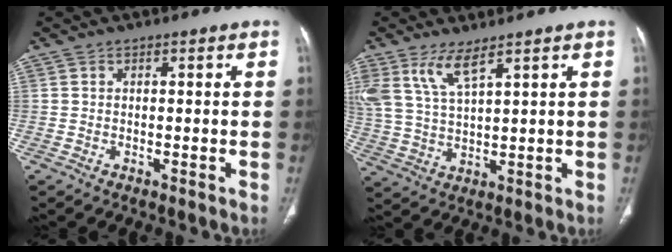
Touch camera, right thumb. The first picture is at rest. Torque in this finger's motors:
{"motor_torque": [-0.45, 0.78, 0.48, 0.60, 0.30]}